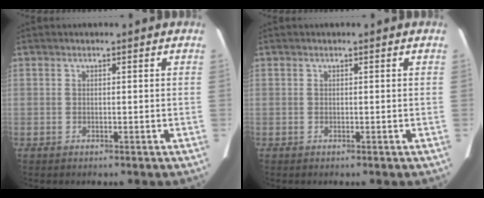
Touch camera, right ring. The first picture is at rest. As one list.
[{"total": 0.0}]